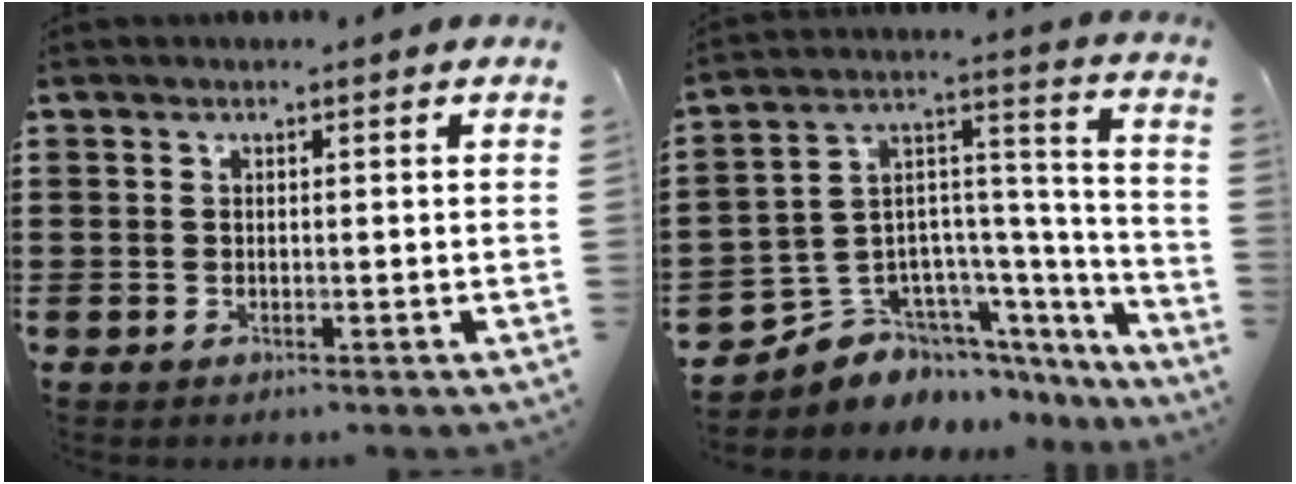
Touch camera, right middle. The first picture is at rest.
{"total": 6.6, "force": [-4.9, 4.3, 0.3], "torque": [-0.025, -0.010, -0.093]}